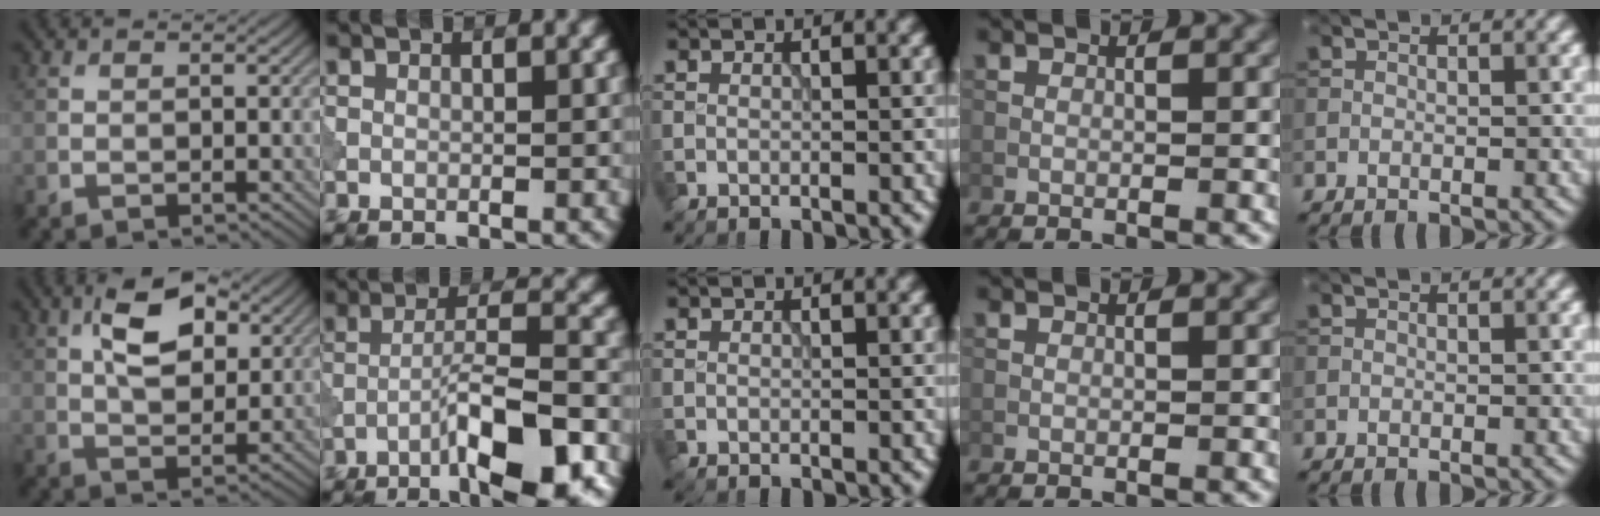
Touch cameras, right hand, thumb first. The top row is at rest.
{"thumb": {"total": 8.6, "force": [3.4, 4.5, 6.6], "torque": [-0.126, 0.009, 0.056]}, "index": {"total": 8.9, "force": [-4.7, 1.7, 7.4], "torque": [-0.120, 0.014, -0.078]}}